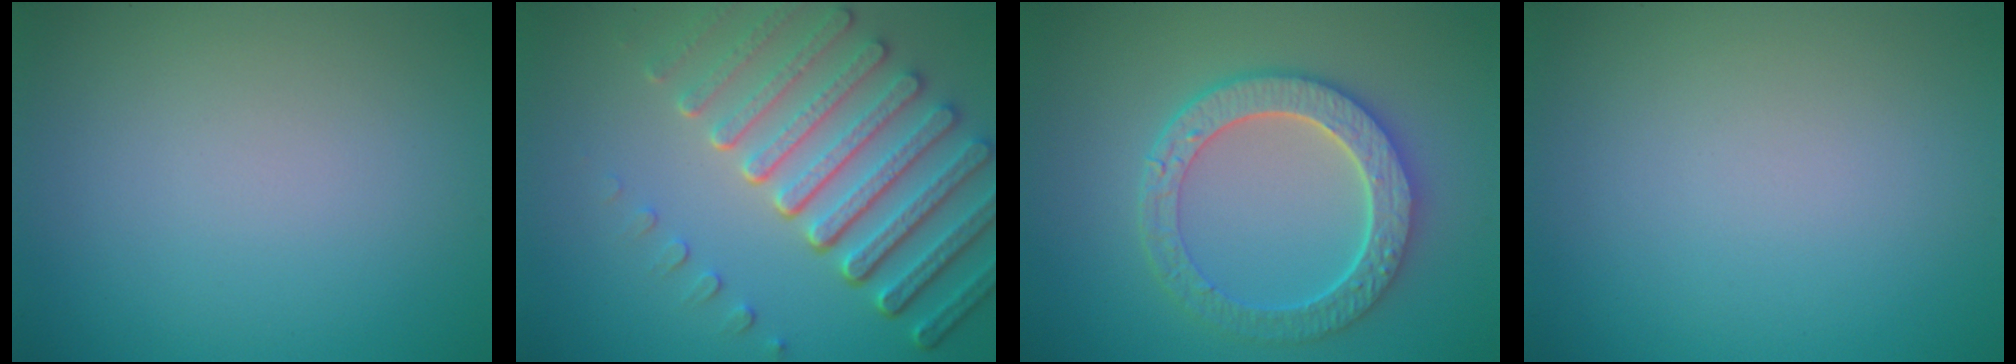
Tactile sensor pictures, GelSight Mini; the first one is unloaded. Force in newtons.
{"total": 7.7, "press": 5.8, "slide": 5.0}
{"total": 5.6, "press": 4.7, "slide": 3.1}
{"total": 0.0}